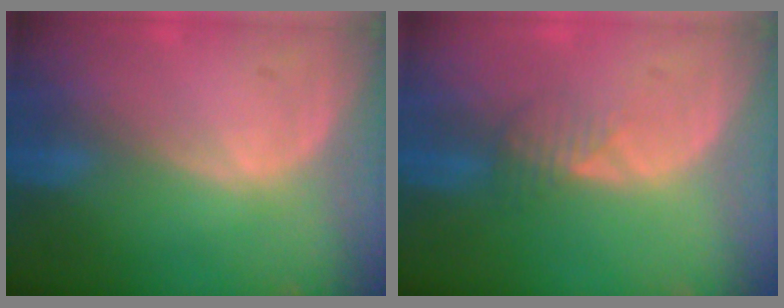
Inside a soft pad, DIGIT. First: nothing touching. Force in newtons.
{"total": 2.1, "press": 2.1, "slide": 0.2}